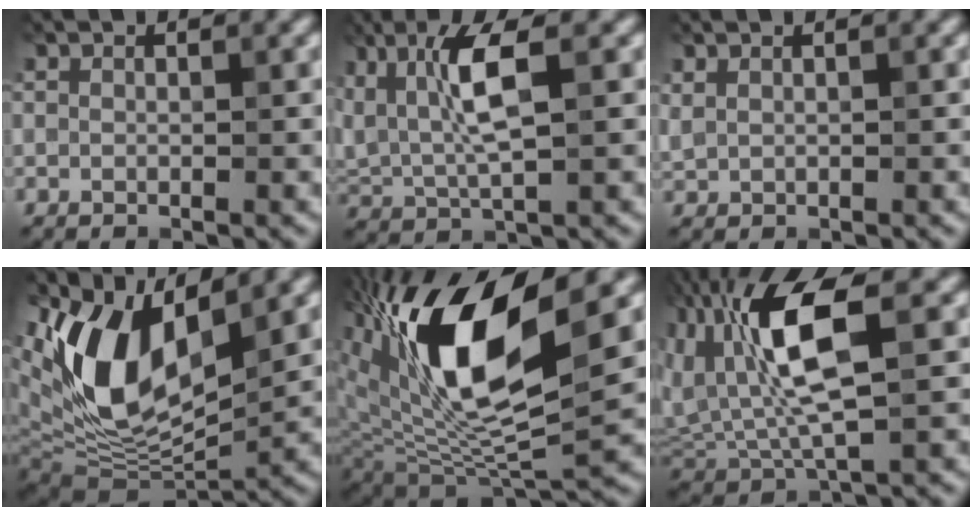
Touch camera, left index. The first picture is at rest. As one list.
[{"total": 5.6, "force": [1.4, 1.6, 5.2], "torque": [-0.105, 0.003, 0.030]}, {"total": 0.6, "force": [0.6, 0.2, 0.3], "torque": [-0.010, 0.000, 0.014]}, {"total": 12.5, "force": [4.3, 6.3, 9.9], "torque": [-0.196, 0.000, 0.077]}, {"total": 13.9, "force": [5.3, 5.4, 11.6], "torque": [-0.217, 0.001, 0.099]}, {"total": 10.8, "force": [2.5, 4.3, 9.6], "torque": [-0.197, 0.013, 0.040]}]